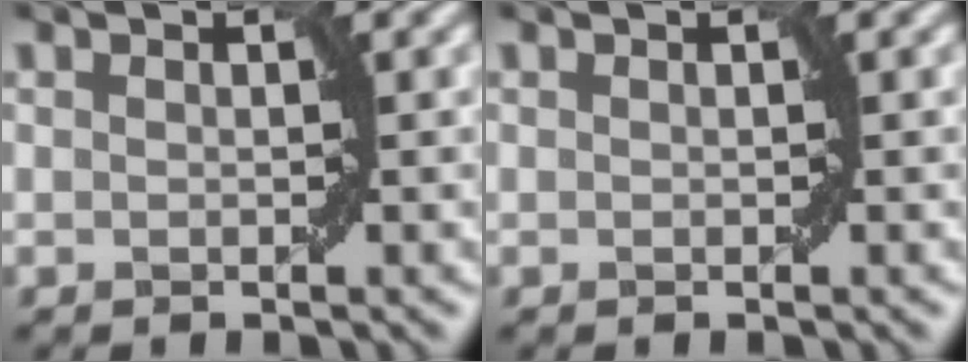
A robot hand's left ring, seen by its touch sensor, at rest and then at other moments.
{"total": 0.0}